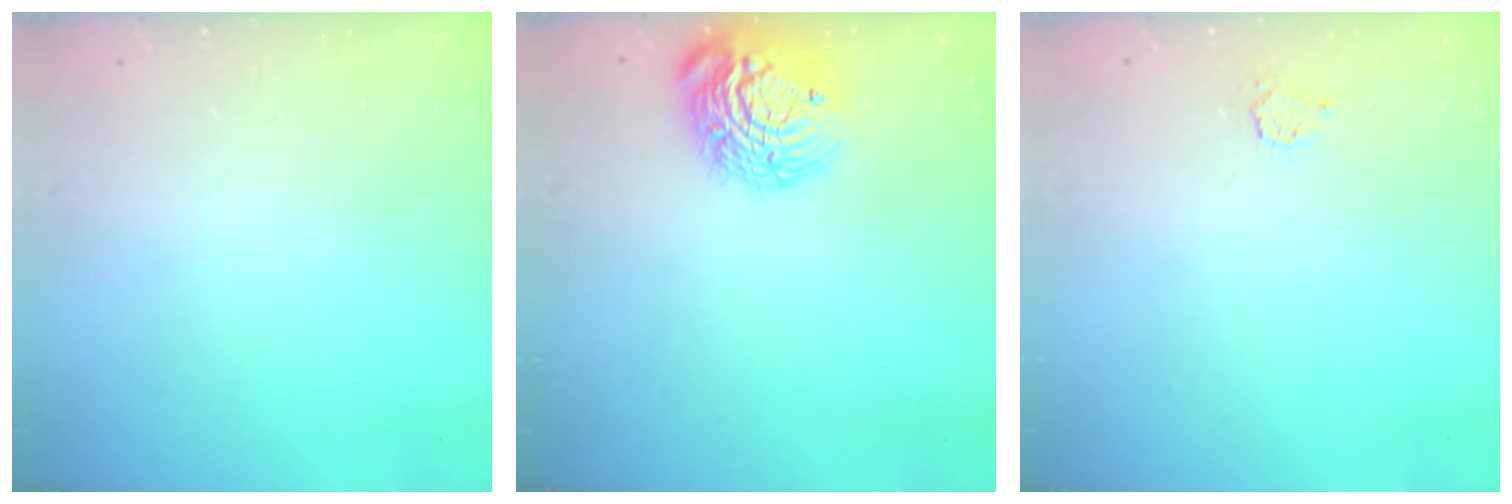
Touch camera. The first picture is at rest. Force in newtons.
{"total": 15.8, "press": 15.7, "slide": 1.3}
{"total": 3.1, "press": 3.0, "slide": 0.4}